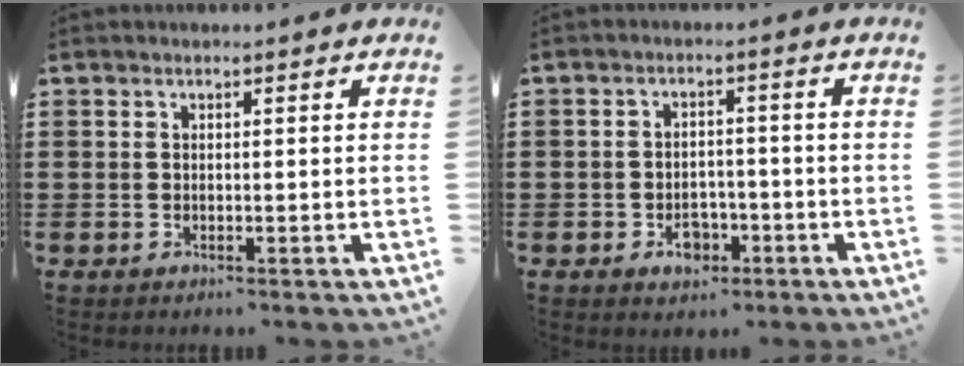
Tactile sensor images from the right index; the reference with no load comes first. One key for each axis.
{"total": 3.8, "fx": -1.9, "fy": 2.5, "fz": 2.1, "tx": -0.040, "ty": 0.002, "tz": -0.034}